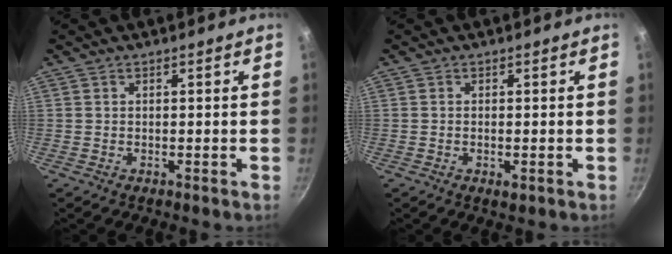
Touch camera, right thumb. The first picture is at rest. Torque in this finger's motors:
{"motor_torque": [-0.30, 0.04, -0.26, 0.18, 0.00]}